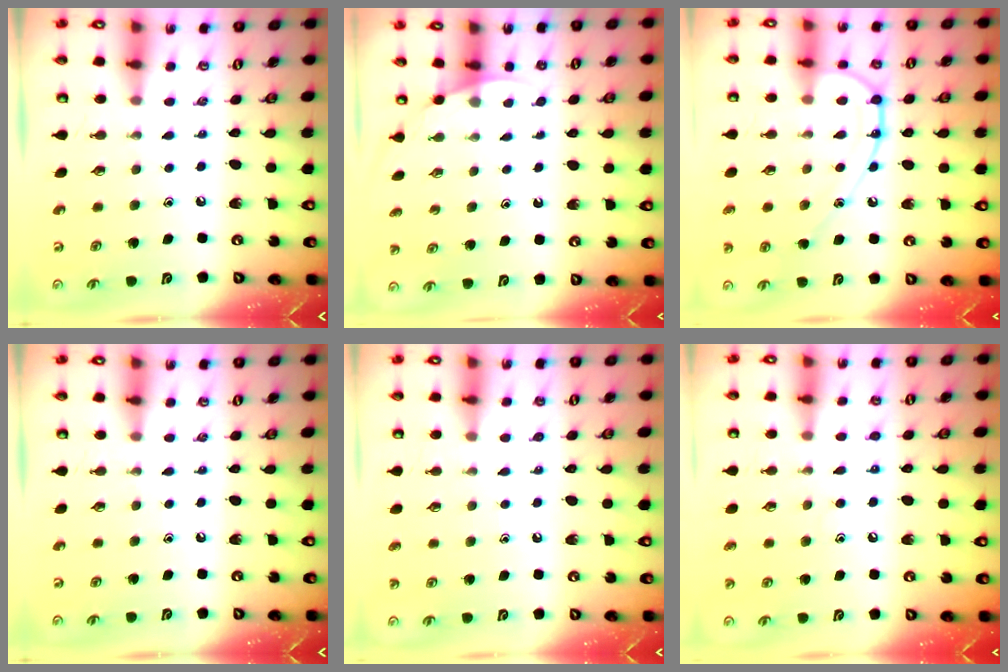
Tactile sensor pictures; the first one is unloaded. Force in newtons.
{"total": 2.6, "press": 2.6, "slide": 0.1}
{"total": 12.0, "press": 12.0, "slide": 0.7}
{"total": 0.0}
{"total": 2.6, "press": 2.6, "slide": 0.3}
{"total": 8.5, "press": 8.4, "slide": 0.7}